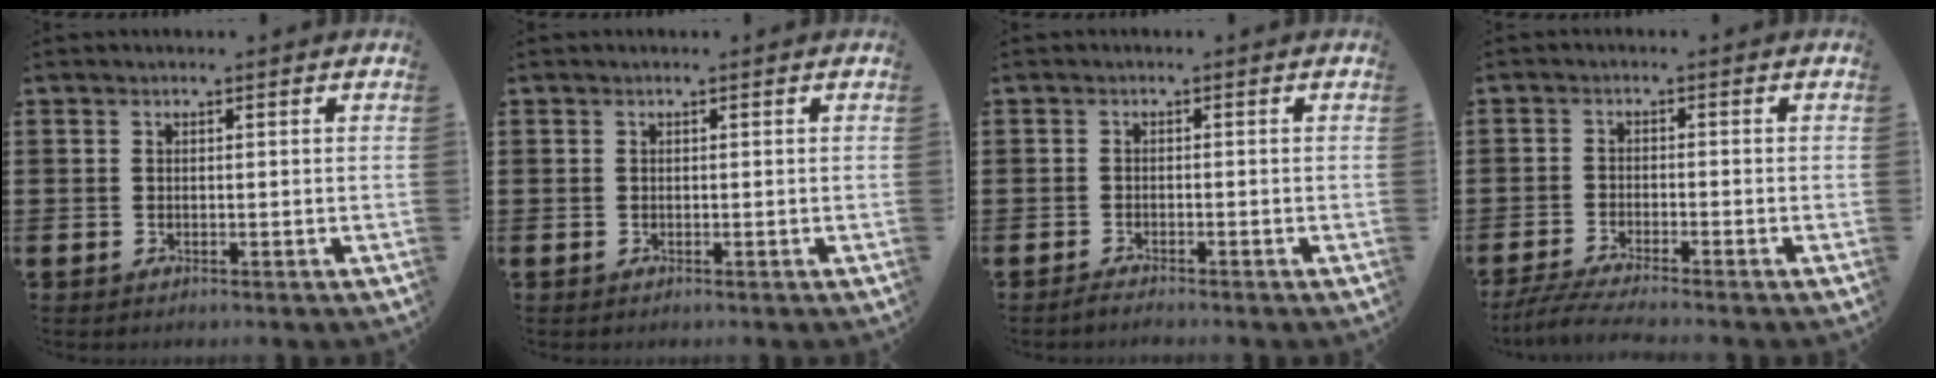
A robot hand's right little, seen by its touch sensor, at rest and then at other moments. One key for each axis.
{"total": 0.0}
{"total": 1.1, "fx": -1.0, "fy": 0.0, "fz": 0.5, "tx": -0.009, "ty": -0.002, "tz": -0.019}
{"total": 3.2, "fx": -2.7, "fy": -0.1, "fz": 1.8, "tx": -0.034, "ty": -0.006, "tz": -0.050}